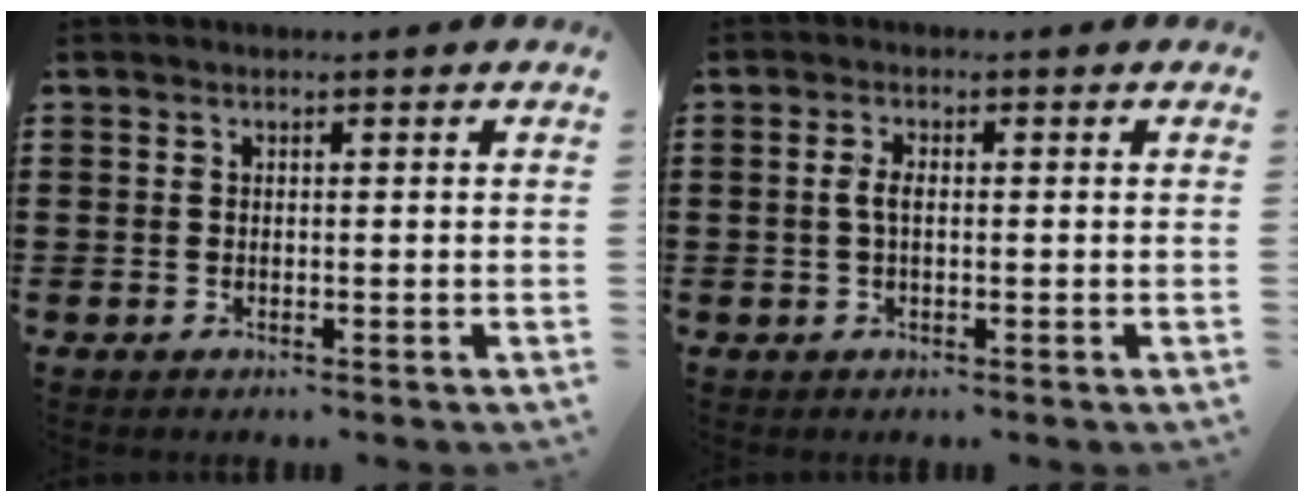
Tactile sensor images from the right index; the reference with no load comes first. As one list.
[{"total": 2.2, "force": [-0.1, 0.9, 2.1], "torque": [-0.047, -0.001, -0.006]}]